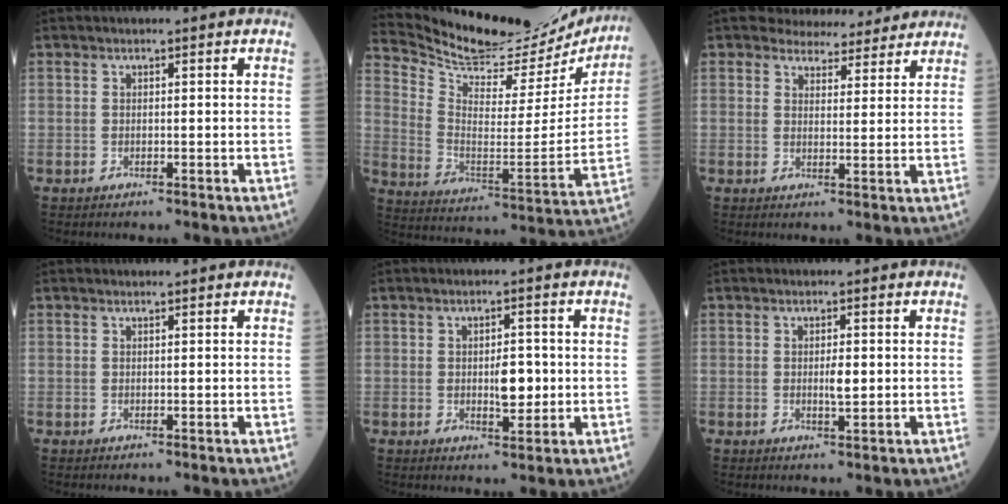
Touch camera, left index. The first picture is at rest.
{"total": 22.9, "force": [22.0, 4.6, 4.8], "torque": [-0.096, -0.068, 0.315]}
{"total": 7.2, "force": [6.7, 2.5, 1.1], "torque": [-0.008, -0.001, 0.075]}
{"total": 0.0}
{"total": 4.1, "force": [-0.5, 1.7, 3.7], "torque": [-0.056, -0.005, -0.003]}
{"total": 2.1, "force": [-0.3, 0.5, 2.0], "torque": [-0.037, -0.005, -0.003]}